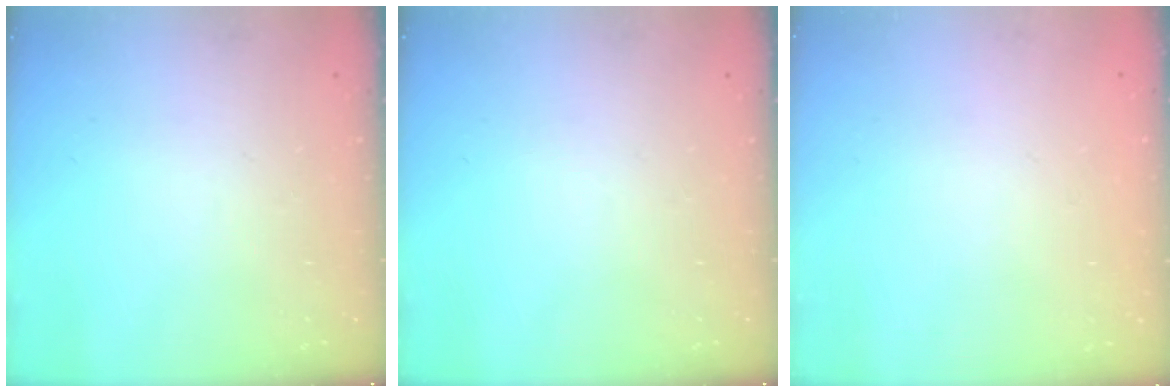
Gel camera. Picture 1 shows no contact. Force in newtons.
{"total": 0.0}
{"total": 1.9, "press": 1.9, "slide": 0.2}